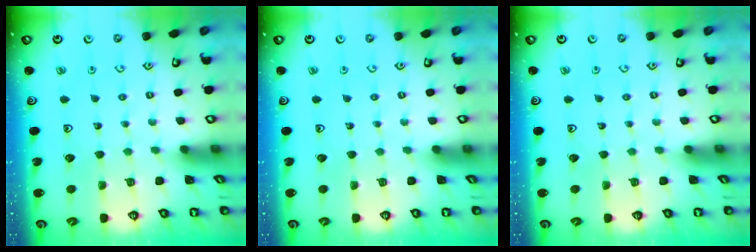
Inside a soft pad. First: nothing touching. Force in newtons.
{"total": 0.0}
{"total": 0.0}